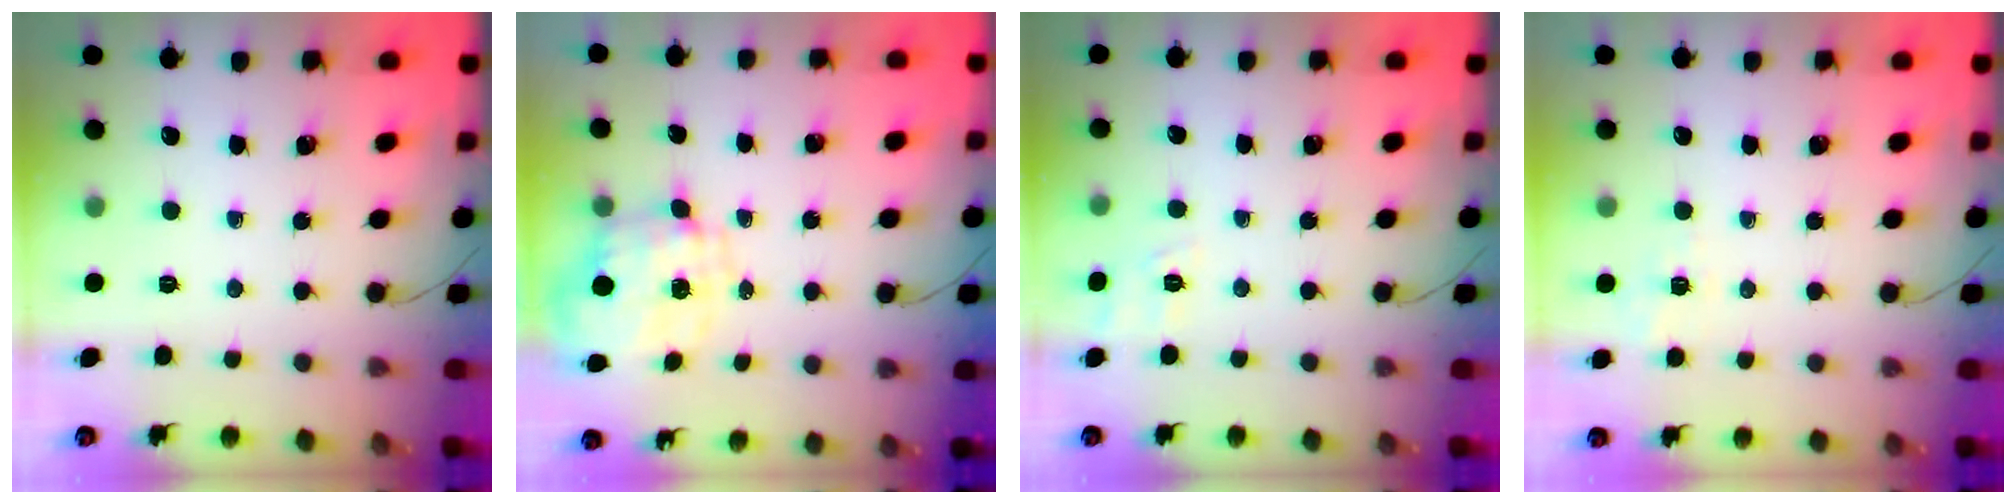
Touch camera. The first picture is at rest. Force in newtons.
{"total": 3.7, "press": 3.5, "slide": 1.3}
{"total": 3.0, "press": 2.4, "slide": 1.8}
{"total": 1.8, "press": 0.4, "slide": 1.8}